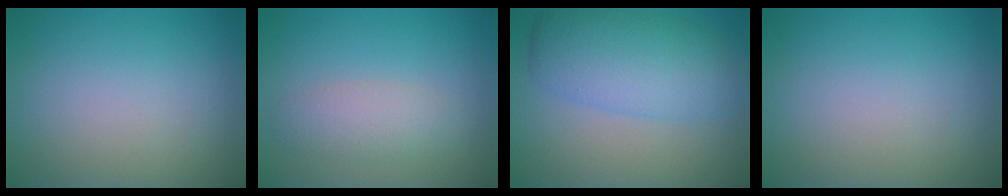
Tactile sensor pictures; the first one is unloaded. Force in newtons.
{"total": 2.6, "press": 2.6, "slide": 0.2}
{"total": 6.6, "press": 6.6, "slide": 0.1}
{"total": 0.0}